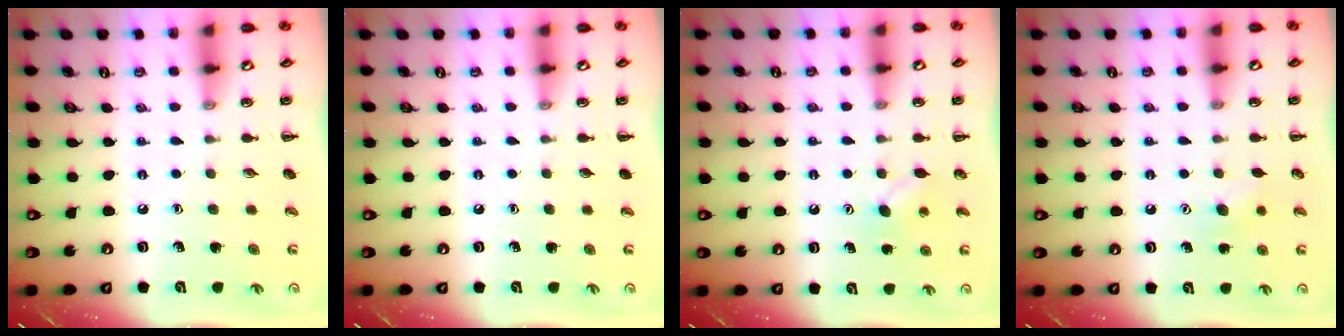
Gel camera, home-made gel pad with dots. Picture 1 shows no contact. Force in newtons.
{"total": 0.0}
{"total": 3.7, "press": 3.6, "slide": 0.7}
{"total": 5.5, "press": 5.3, "slide": 1.5}